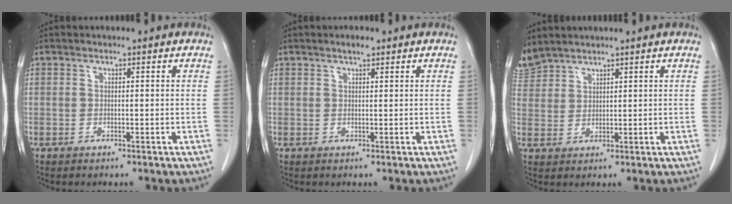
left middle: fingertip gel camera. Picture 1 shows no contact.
{"total": 1.4, "force": [1.1, 0.2, 0.8], "torque": [-0.019, 0.001, 0.019]}
{"total": 3.6, "force": [3.6, 0.4, 0.1], "torque": [-0.014, 0.015, 0.080]}